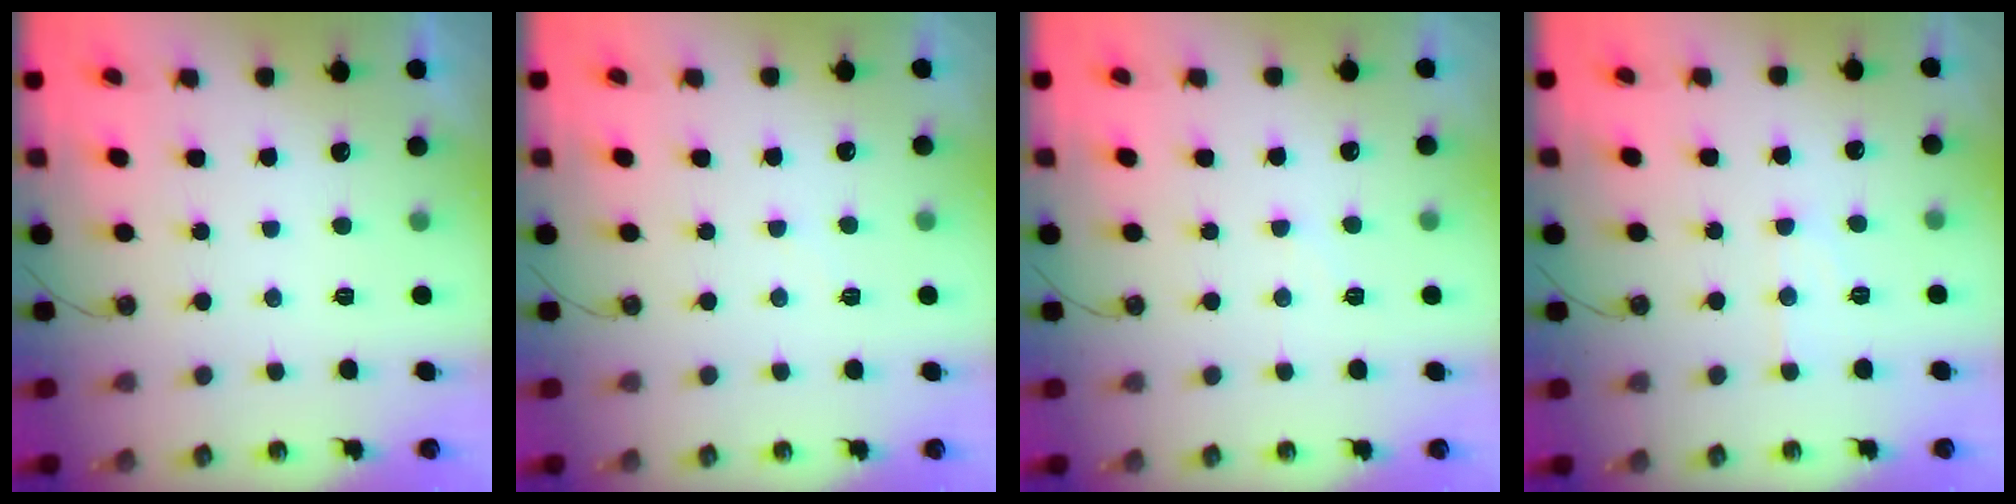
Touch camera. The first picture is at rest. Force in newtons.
{"total": 2.3, "press": 2.2, "slide": 0.4}
{"total": 6.2, "press": 6.2, "slide": 0.8}
{"total": 6.8, "press": 6.7, "slide": 0.6}